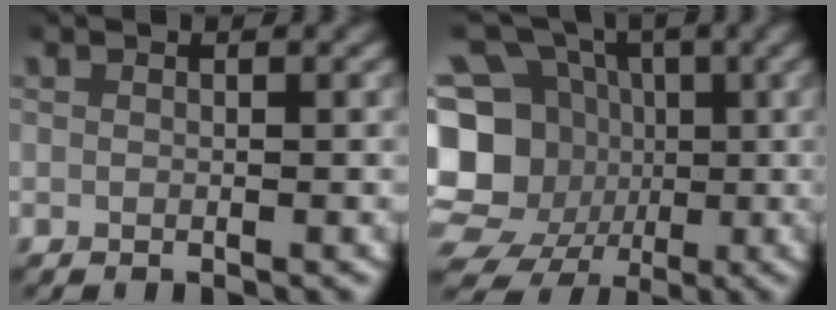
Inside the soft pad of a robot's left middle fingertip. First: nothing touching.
{"total": 14.0, "force": [-1.2, 12.5, 6.3], "torque": [-0.146, -0.050, -0.018]}